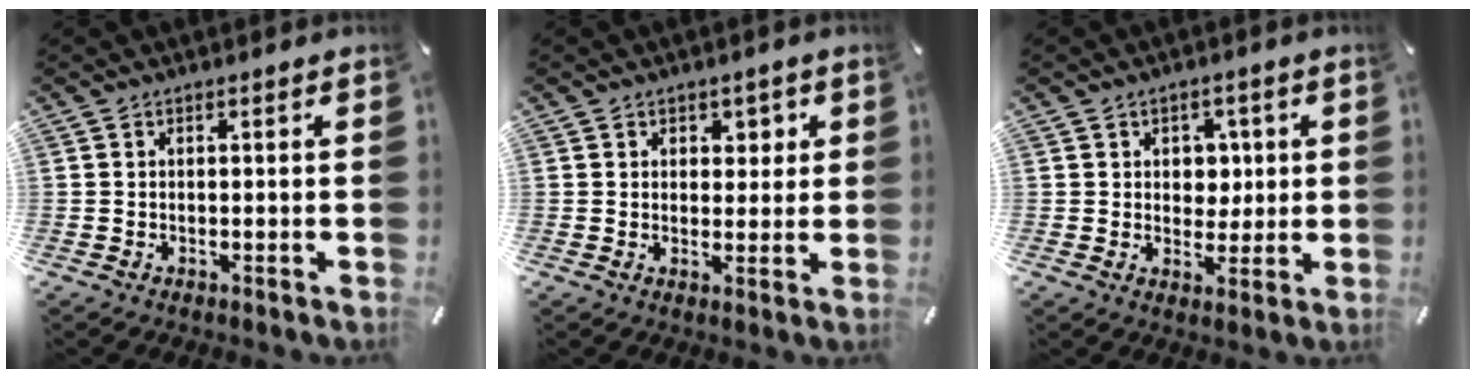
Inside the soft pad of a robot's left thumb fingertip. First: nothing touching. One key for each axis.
{"total": 3.0, "fx": 1.2, "fy": 2.7, "fz": 0.8, "tx": 0.010, "ty": -0.006, "tz": 0.012}
{"total": 5.4, "fx": 1.2, "fy": 4.8, "fz": 2.2, "tx": -0.017, "ty": -0.004, "tz": 0.014}